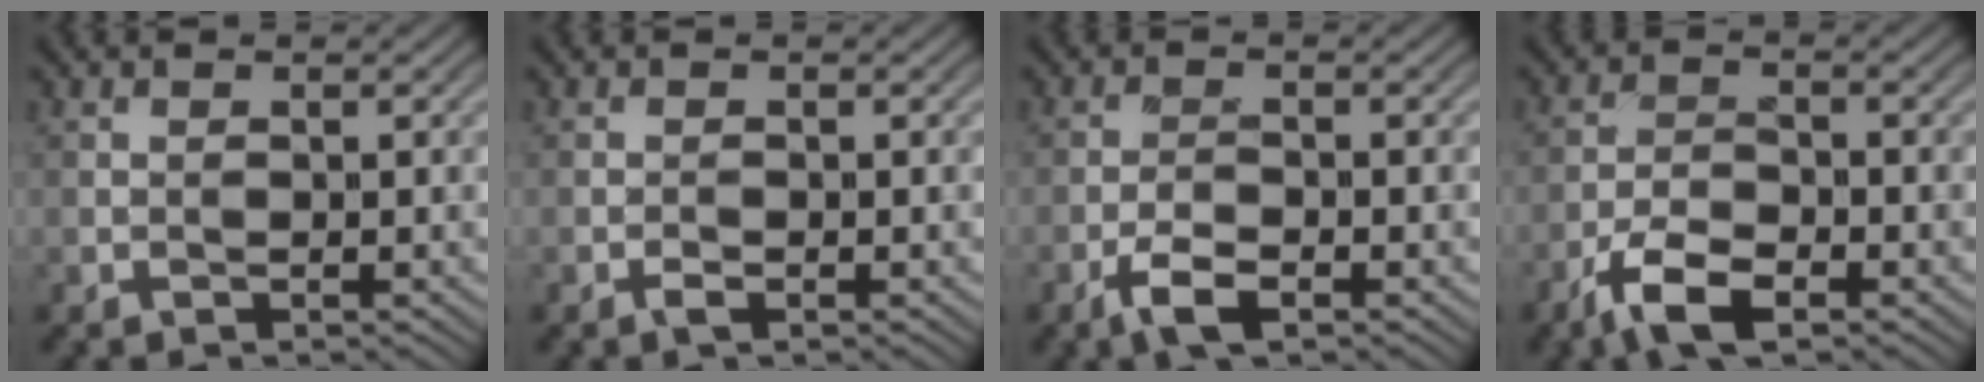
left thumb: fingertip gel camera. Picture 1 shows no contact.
{"total": 0.7, "force": [-0.5, 0.3, 0.5], "torque": [-0.011, 0.000, -0.012]}
{"total": 3.6, "force": [-2.2, 1.3, 2.5], "torque": [-0.052, -0.002, -0.050]}
{"total": 5.8, "force": [-3.7, 2.1, 3.9], "torque": [-0.080, -0.001, -0.078]}